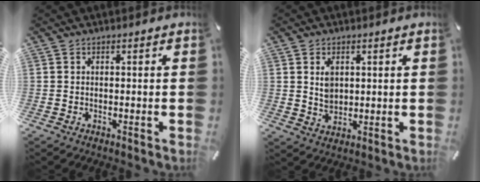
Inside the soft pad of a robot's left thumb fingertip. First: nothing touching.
{"total": 4.1, "force": [1.4, 3.2, 2.2], "torque": [-0.035, -0.001, 0.023]}